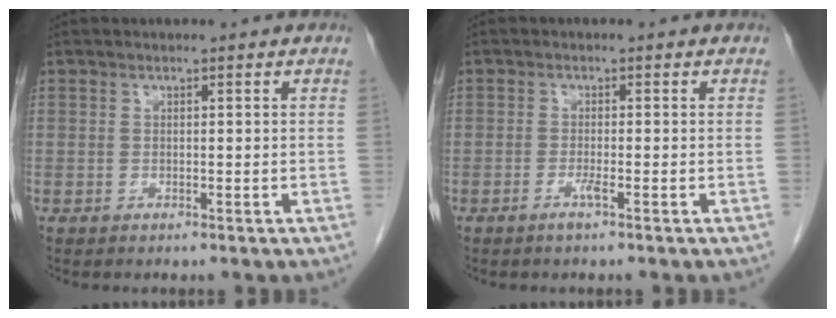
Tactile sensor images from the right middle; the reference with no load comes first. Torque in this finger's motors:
{"motor_torque": [-0.06, 0.08, 0.06, 0.00]}